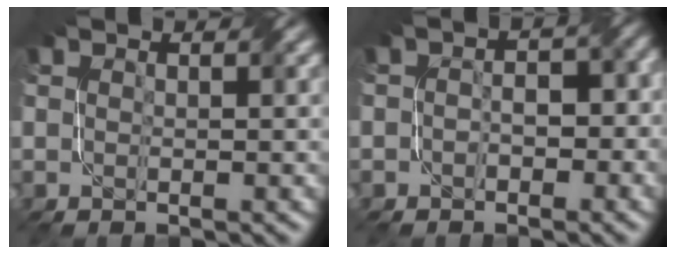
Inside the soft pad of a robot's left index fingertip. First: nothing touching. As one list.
[{"total": 3.2, "force": [-0.7, 2.1, 2.4], "torque": [-0.019, 0.007, -0.015]}]